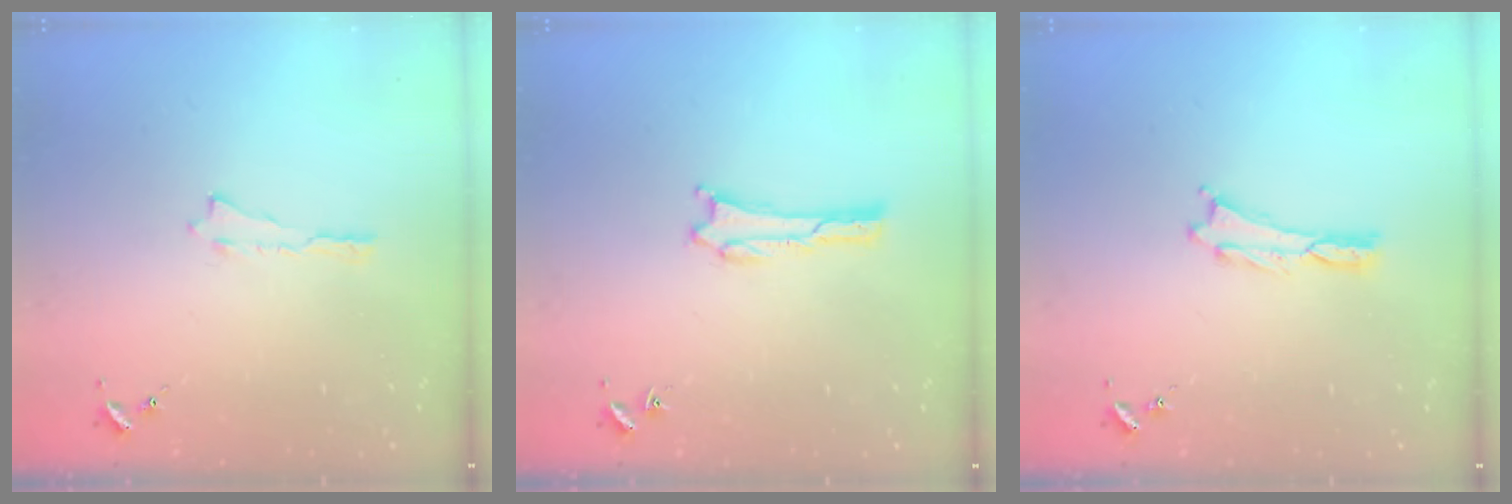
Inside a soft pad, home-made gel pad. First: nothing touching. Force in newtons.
{"total": 0.5, "press": 0.5, "slide": 0.1}
{"total": 0.0}